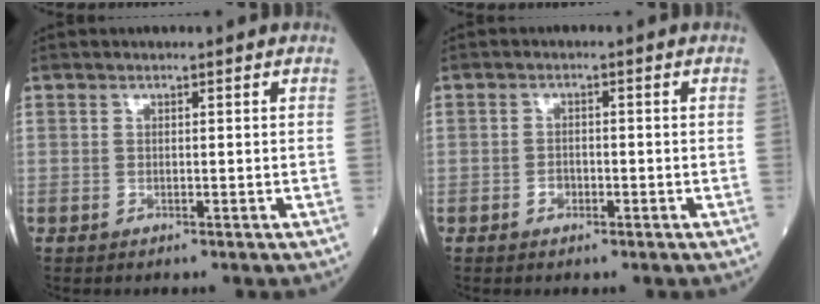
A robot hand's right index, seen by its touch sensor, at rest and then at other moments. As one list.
[{"total": 1.8, "force": [-0.8, 1.2, 1.0], "torque": [-0.015, 0.005, -0.012]}]